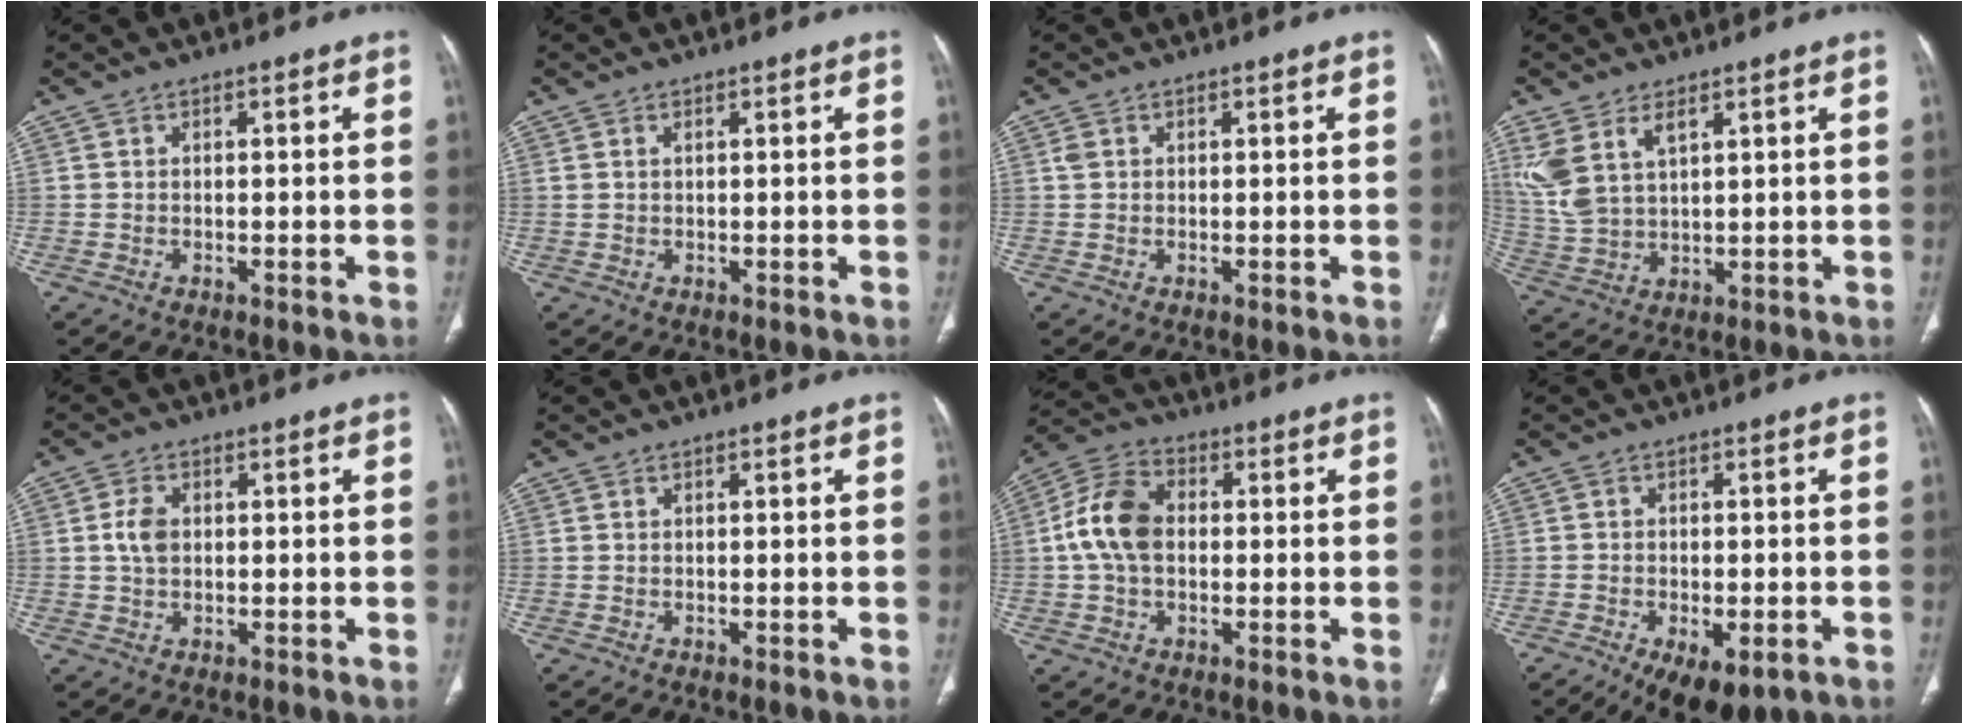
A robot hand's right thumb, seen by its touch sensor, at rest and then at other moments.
{"total": 0.7, "force": [0.4, 0.3, 0.6], "torque": [-0.017, 0.009, 0.011]}
{"total": 1.1, "force": [0.4, 0.8, 0.6], "torque": [-0.011, 0.005, 0.009]}
{"total": 9.0, "force": [4.6, 4.5, 6.3], "torque": [-0.141, -0.011, 0.104]}
{"total": 3.9, "force": [0.4, 2.7, 2.8], "torque": [-0.056, 0.003, 0.007]}
{"total": 0.0}
{"total": 10.6, "force": [0.4, 7.2, 7.8], "torque": [-0.149, 0.025, -0.001]}
{"total": 11.2, "force": [-5.9, 5.5, 7.8], "torque": [-0.120, 0.003, -0.081]}